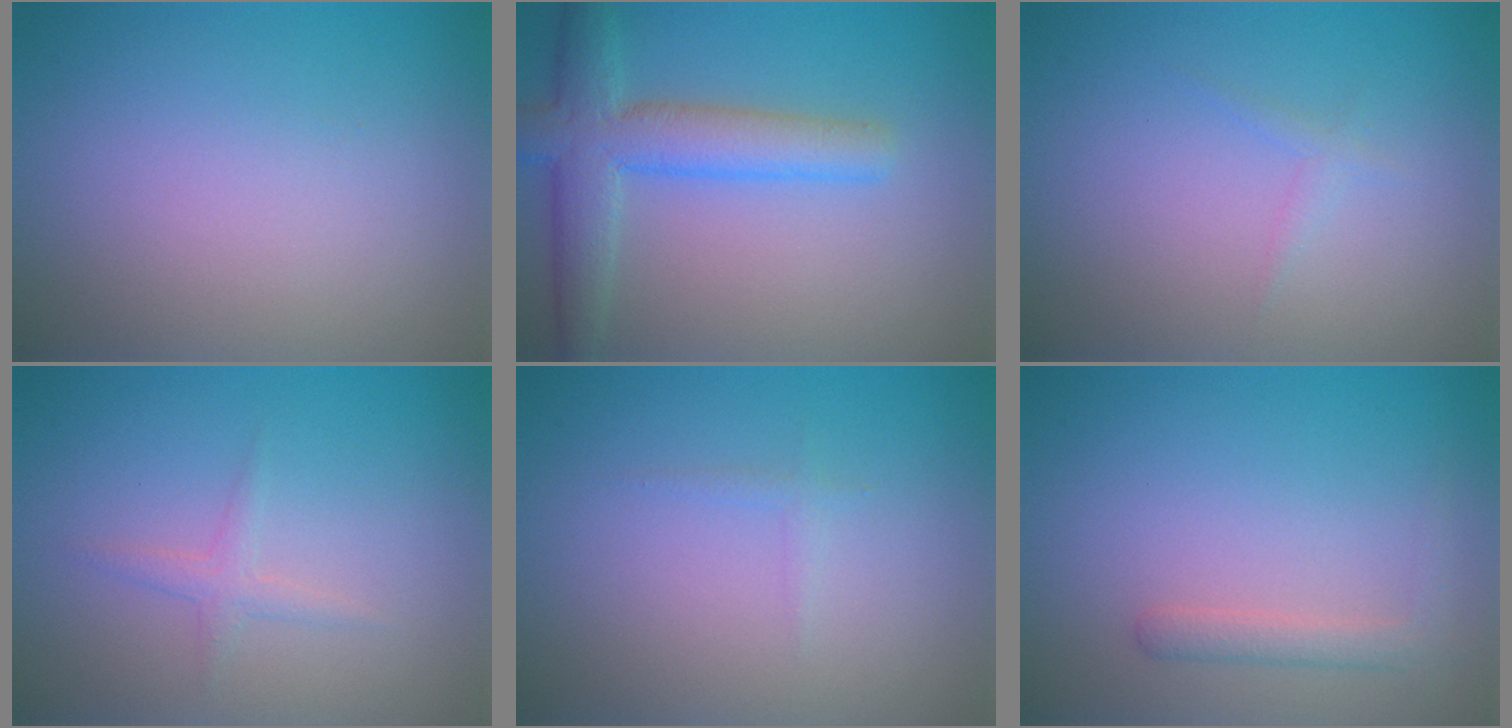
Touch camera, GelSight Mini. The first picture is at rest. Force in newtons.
{"total": 5.6, "press": 5.6, "slide": 0.3}
{"total": 0.8, "press": 0.8, "slide": 0.1}
{"total": 1.2, "press": 1.2, "slide": 0.0}
{"total": 0.6, "press": 0.6, "slide": 0.0}
{"total": 1.9, "press": 1.9, "slide": 0.1}